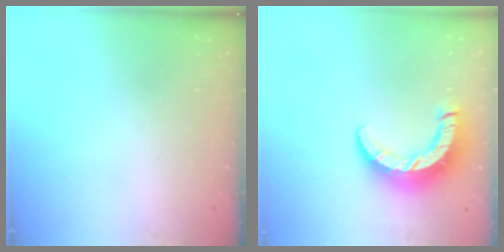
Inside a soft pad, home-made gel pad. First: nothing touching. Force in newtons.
{"total": 11.4, "press": 11.3, "slide": 1.1}